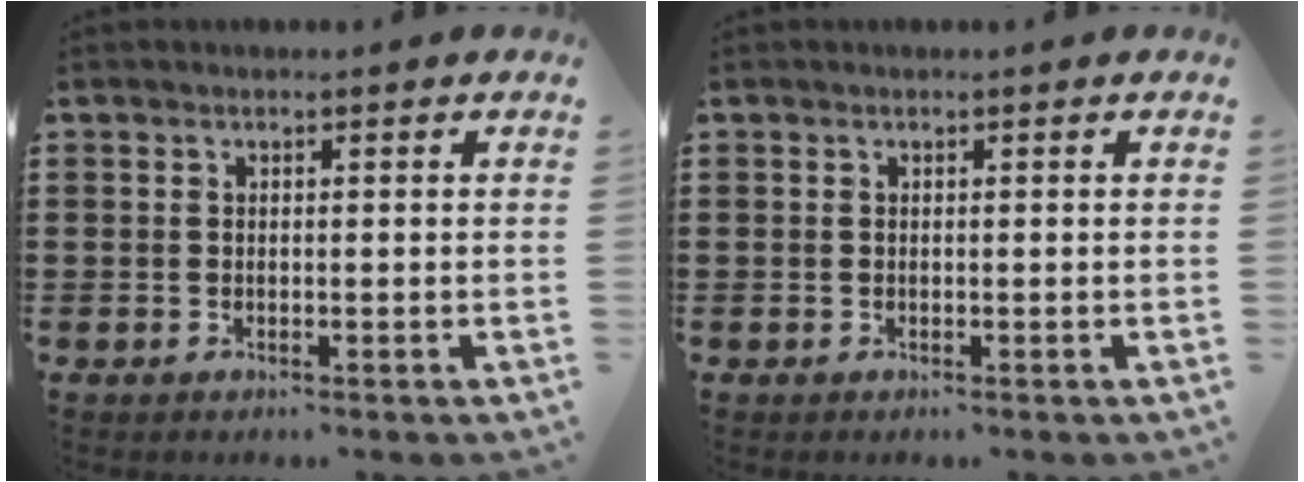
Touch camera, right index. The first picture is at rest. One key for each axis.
{"total": 0.0}